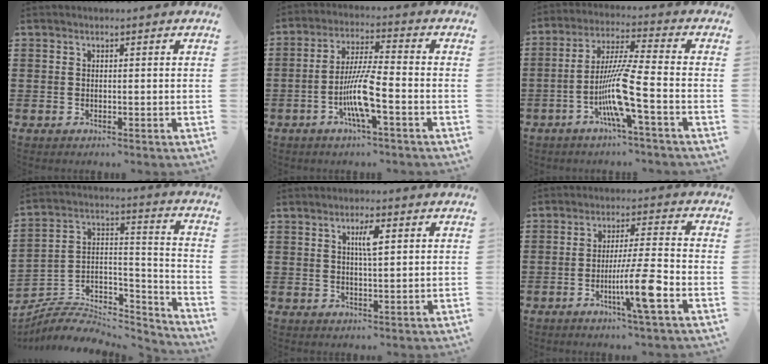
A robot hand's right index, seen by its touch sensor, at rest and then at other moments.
{"total": 8.4, "force": [-3.2, 1.0, 7.7], "torque": [-0.160, -0.012, -0.064]}
{"total": 10.1, "force": [-3.6, 0.2, 9.4], "torque": [-0.195, -0.013, -0.075]}
{"total": 5.5, "force": [-4.6, 2.6, 1.5], "torque": [-0.039, 0.001, -0.093]}
{"total": 3.5, "force": [1.1, 0.8, 3.2], "torque": [-0.059, 0.004, 0.014]}
{"total": 9.7, "force": [-3.7, 0.1, 9.0], "torque": [-0.159, -0.008, -0.067]}